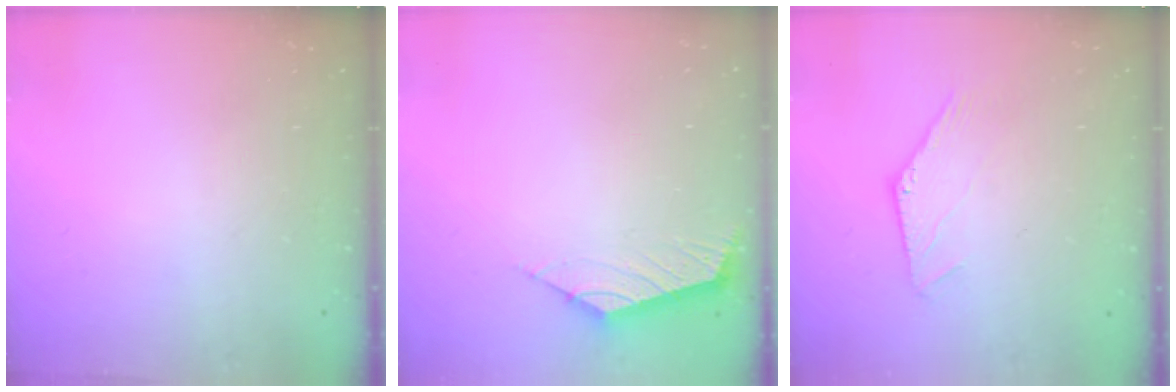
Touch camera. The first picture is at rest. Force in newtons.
{"total": 2.6, "press": 2.6, "slide": 0.7}
{"total": 0.0}